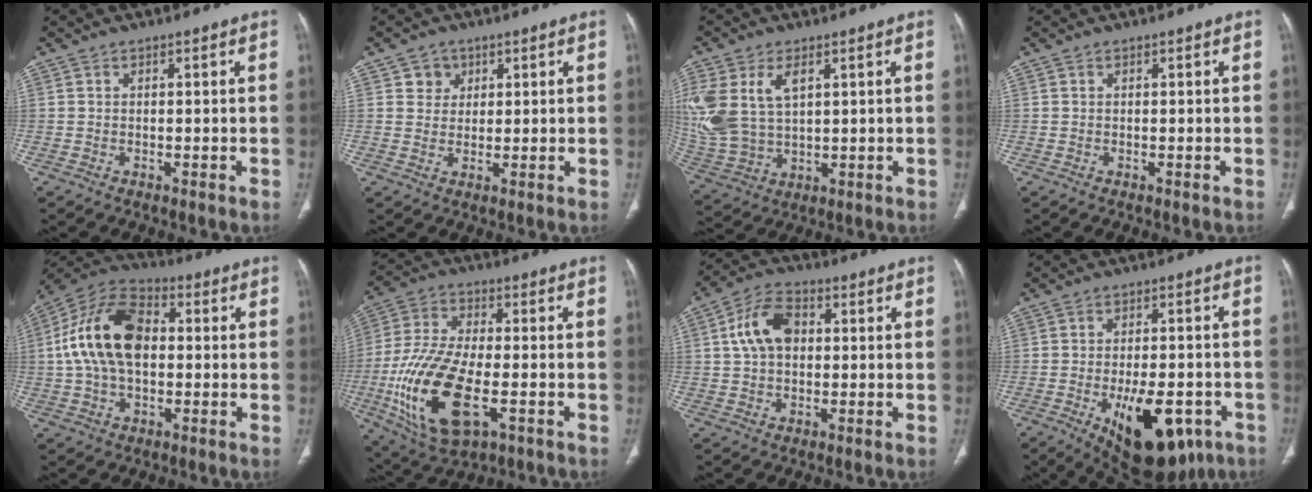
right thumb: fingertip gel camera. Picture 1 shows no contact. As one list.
[{"total": 3.6, "force": [1.6, 3.1, 0.5], "torque": [0.011, -0.006, 0.025]}, {"total": 15.8, "force": [4.6, 10.0, 11.4], "torque": [-0.273, -0.007, 0.108]}, {"total": 0.0}, {"total": 17.2, "force": [1.2, 10.8, 13.4], "torque": [-0.247, 0.031, 0.014]}, {"total": 19.8, "force": [-5.5, 9.1, 16.7], "torque": [-0.346, 0.004, -0.089]}, {"total": 9.5, "force": [1.5, 6.4, 6.8], "torque": [-0.121, 0.020, 0.023]}, {"total": 17.7, "force": [-7.7, 8.6, 13.4], "torque": [-0.158, 0.014, -0.090]}]